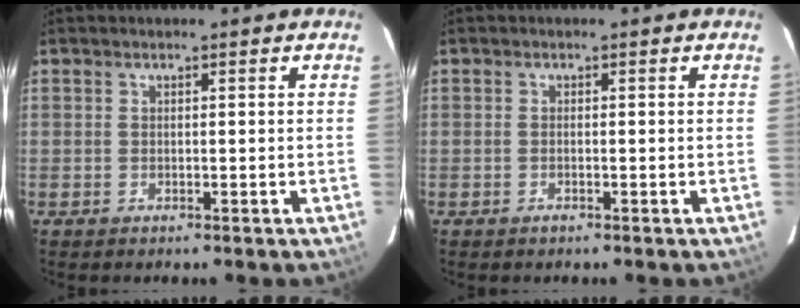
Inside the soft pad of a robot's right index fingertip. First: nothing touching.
{"total": 0.6, "force": [-0.3, 0.1, 0.5], "torque": [-0.008, 0.003, -0.007]}